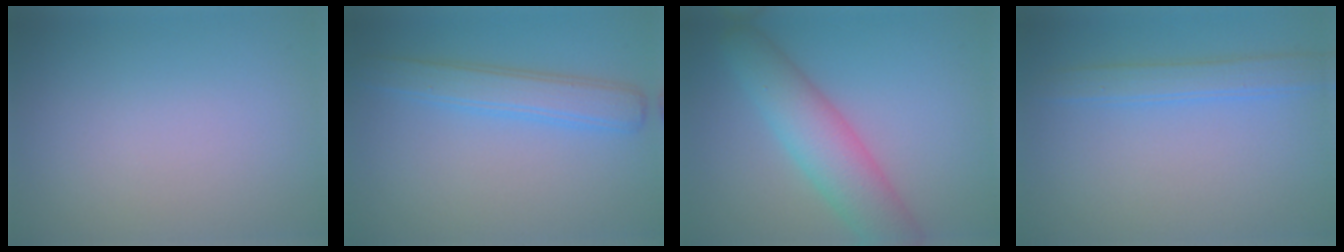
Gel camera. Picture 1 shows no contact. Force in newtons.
{"total": 3.7, "press": 3.7, "slide": 0.1}
{"total": 6.0, "press": 6.0, "slide": 0.2}
{"total": 2.7, "press": 2.7, "slide": 0.1}